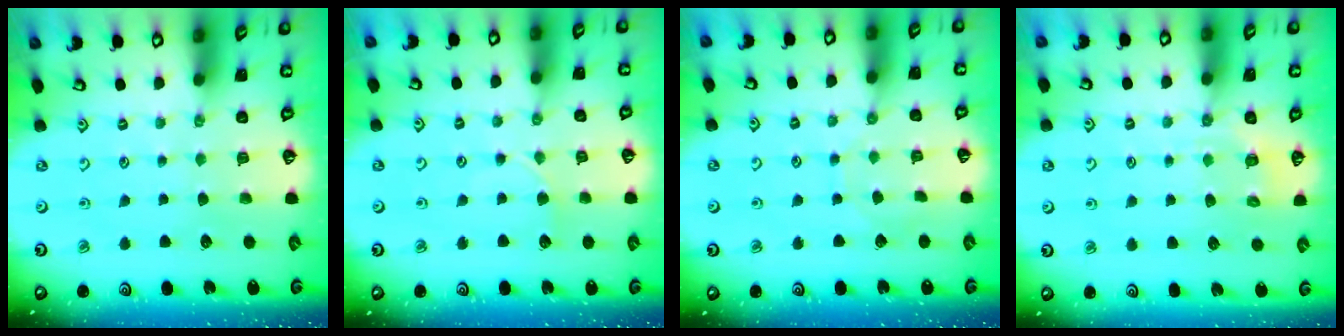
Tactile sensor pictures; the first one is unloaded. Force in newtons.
{"total": 3.6, "press": 3.6, "slide": 0.4}
{"total": 5.2, "press": 5.2, "slide": 0.5}
{"total": 4.4, "press": 4.1, "slide": 1.5}